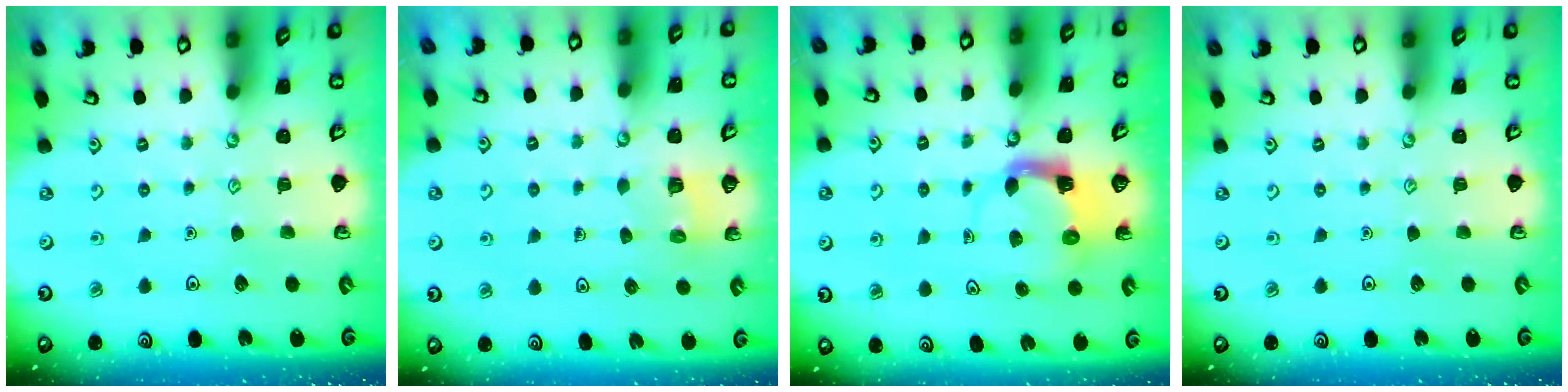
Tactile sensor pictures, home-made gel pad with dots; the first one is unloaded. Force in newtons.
{"total": 3.7, "press": 3.7, "slide": 0.2}
{"total": 3.9, "press": 3.8, "slide": 0.6}
{"total": 0.0}